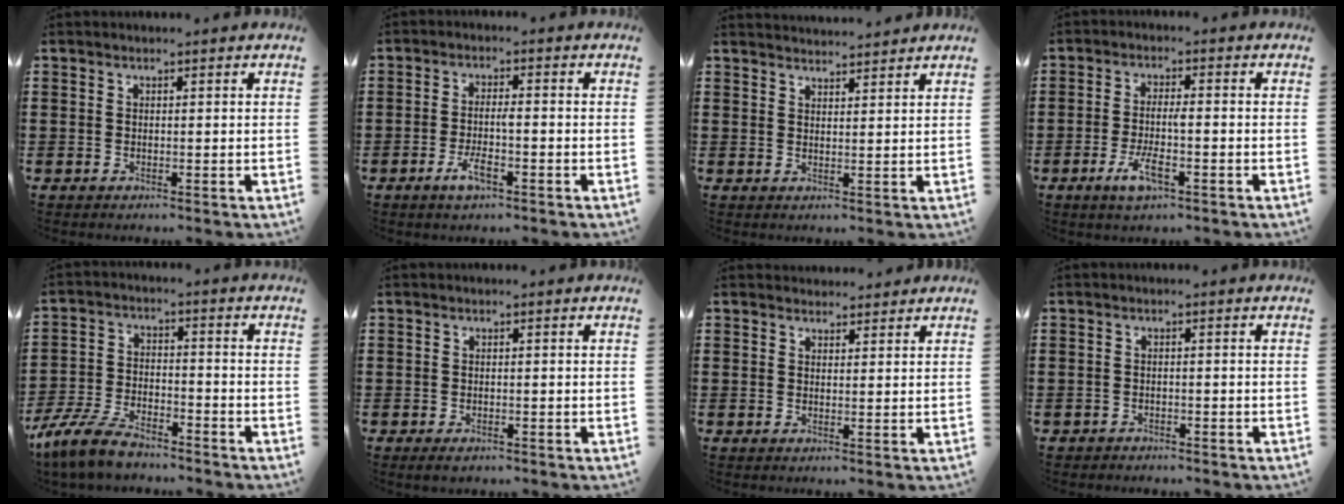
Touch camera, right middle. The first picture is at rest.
{"total": 3.9, "force": [-1.7, 1.0, 3.3], "torque": [-0.069, 0.001, -0.036]}
{"total": 2.4, "force": [2.4, -0.1, 0.0], "torque": [-0.006, -0.004, 0.046]}
{"total": 5.0, "force": [-2.0, 1.2, 4.4], "torque": [-0.092, -0.003, -0.043]}
{"total": 7.8, "force": [-6.7, 2.0, 3.5], "torque": [-0.090, 0.005, -0.134]}
{"total": 0.9, "force": [-0.7, 0.4, 0.4], "torque": [-0.009, -0.003, -0.013]}
{"total": 1.9, "force": [1.8, 0.7, 0.0], "torque": [0.004, 0.001, 0.034]}
{"total": 1.2, "force": [-1.1, 0.3, -0.1], "torque": [-0.001, 0.002, -0.026]}